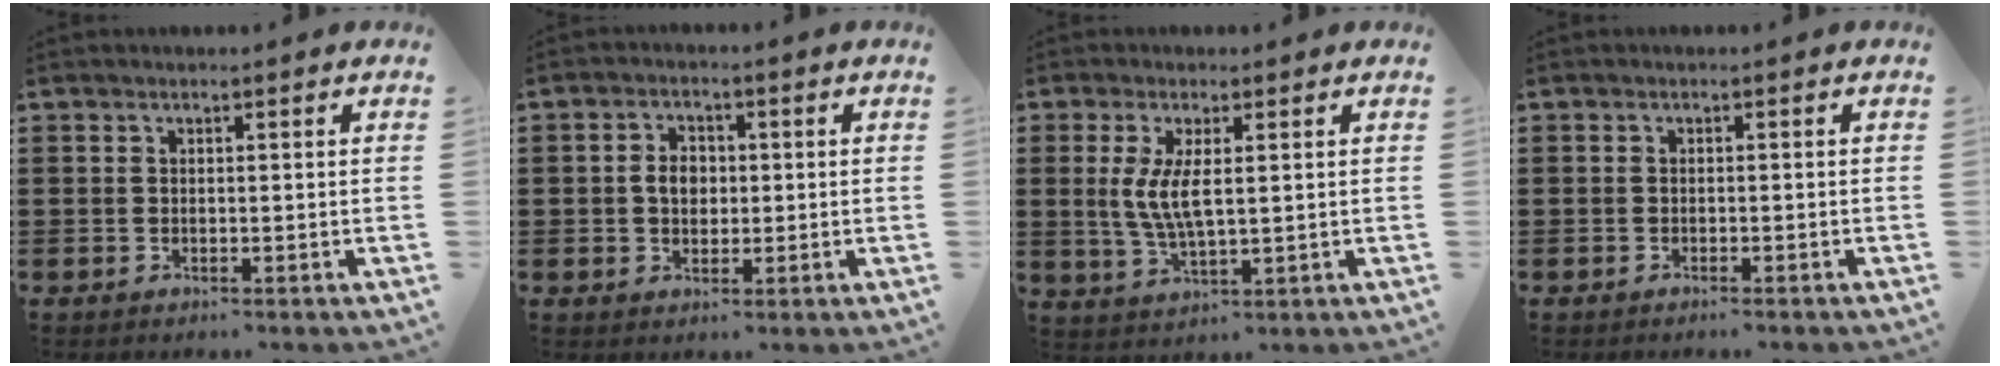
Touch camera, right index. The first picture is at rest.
{"total": 3.4, "force": [0.0, 2.5, 2.3], "torque": [-0.050, 0.009, -0.002]}
{"total": 5.5, "force": [0.7, 1.8, 5.2], "torque": [-0.108, 0.002, 0.010]}
{"total": 0.6, "force": [-0.6, 0.0, 0.3], "torque": [-0.007, -0.001, -0.011]}